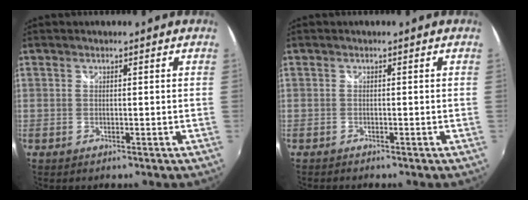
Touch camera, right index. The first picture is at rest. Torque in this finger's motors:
{"motor_torque": [0.01, 0.00, 0.05, 0.00]}